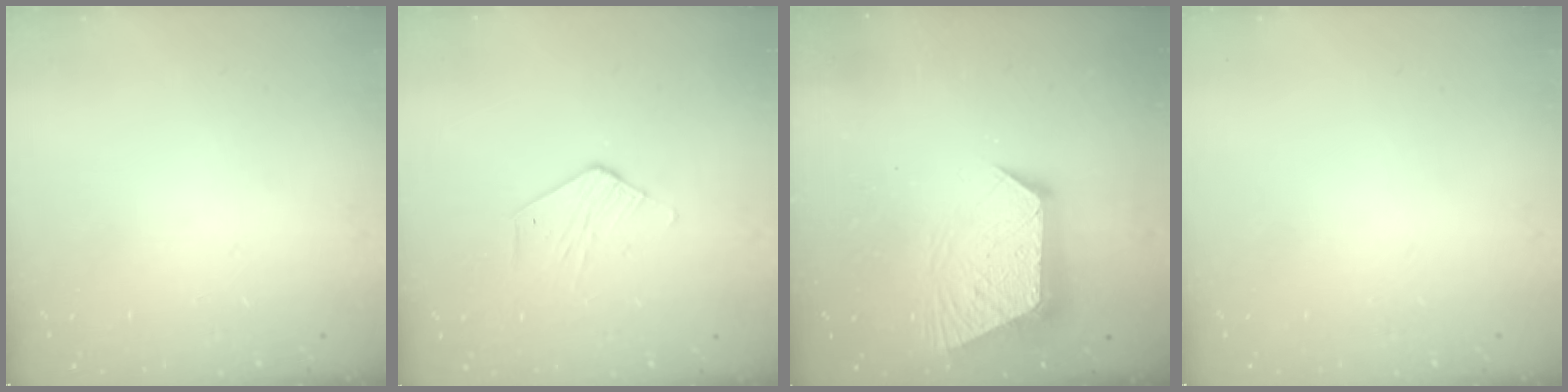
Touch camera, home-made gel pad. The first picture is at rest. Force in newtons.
{"total": 2.5, "press": 2.5, "slide": 0.2}
{"total": 12.9, "press": 12.9, "slide": 1.1}
{"total": 0.0}